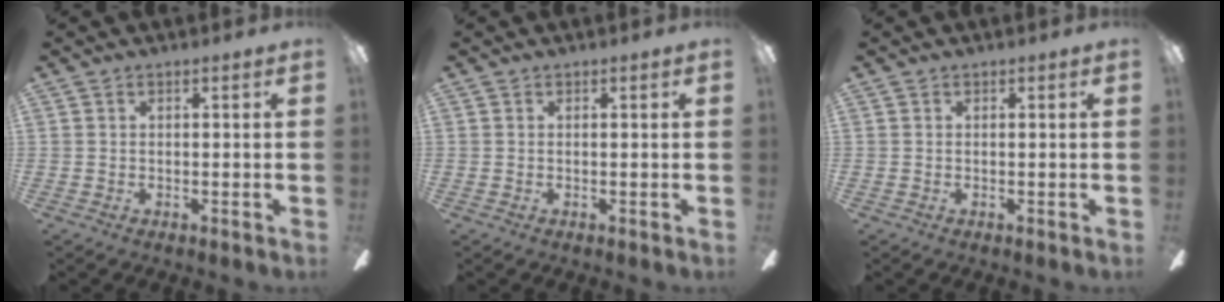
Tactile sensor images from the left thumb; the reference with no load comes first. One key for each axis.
{"total": 0.0}
{"total": 0.0}